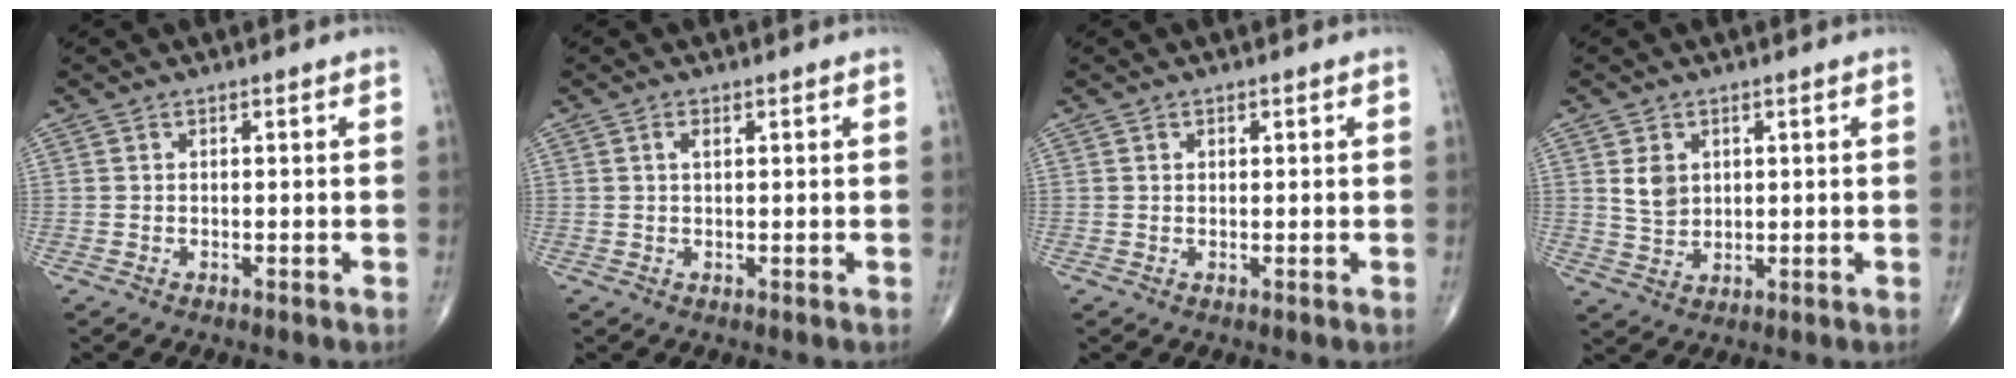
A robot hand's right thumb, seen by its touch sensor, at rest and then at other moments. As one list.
[{"total": 1.5, "force": [0.6, 0.7, 1.2], "torque": [-0.023, 0.001, 0.011]}, {"total": 0.7, "force": [0.4, 0.5, 0.4], "torque": [0.000, -0.002, 0.005]}, {"total": 4.6, "force": [1.4, 3.4, 2.7], "torque": [-0.034, -0.012, 0.033]}]